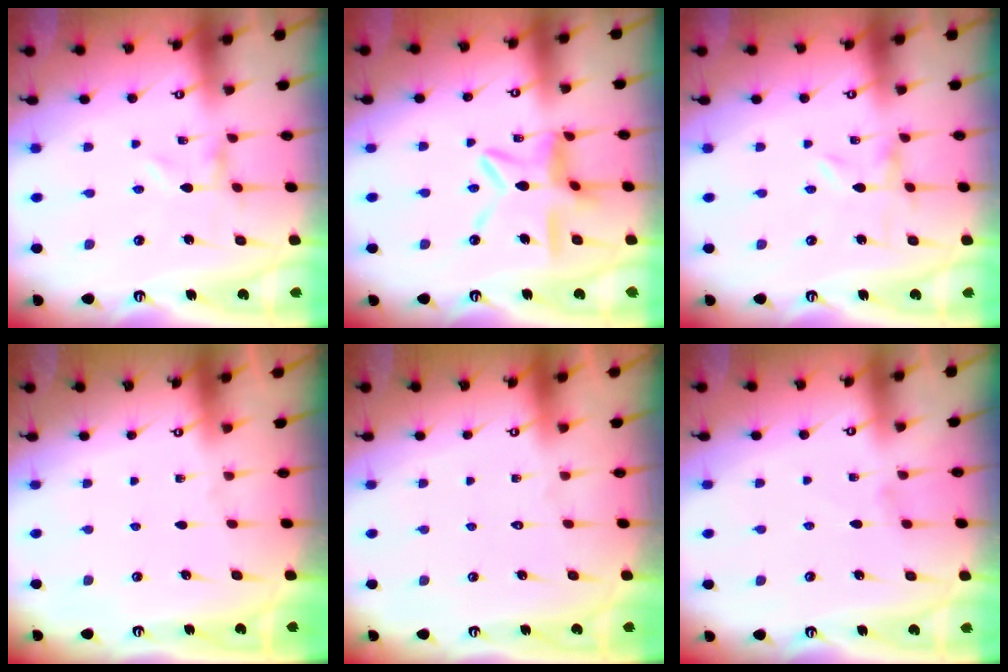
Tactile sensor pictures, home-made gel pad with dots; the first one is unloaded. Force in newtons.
{"total": 12.3, "press": 12.2, "slide": 1.2}
{"total": 0.0}
{"total": 0.0}
{"total": 1.6, "press": 1.6, "slide": 0.1}
{"total": 0.0}